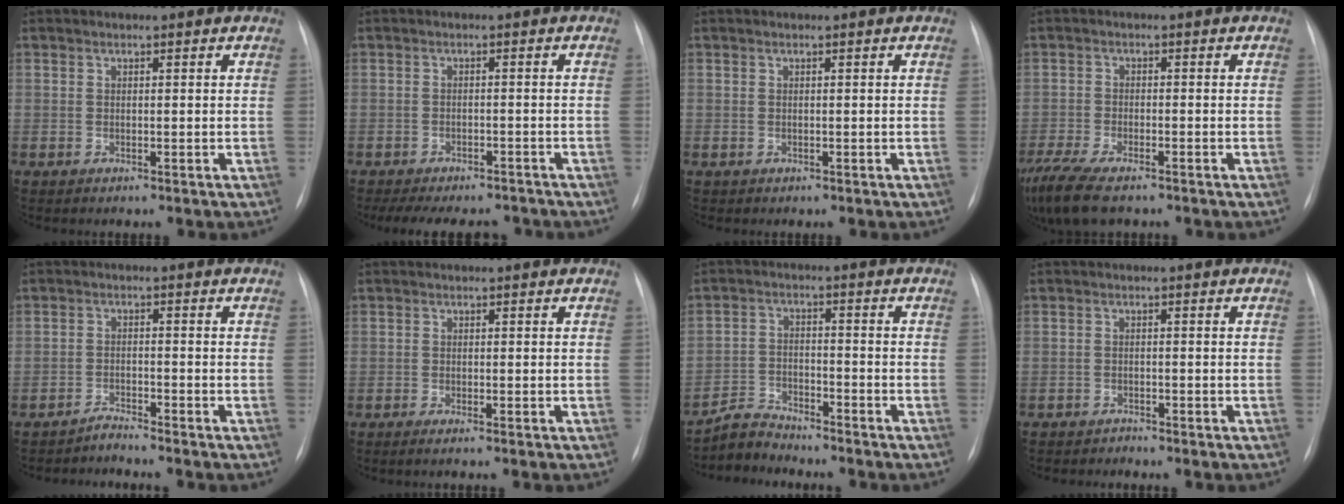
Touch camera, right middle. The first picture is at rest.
{"total": 12.8, "force": [-11.2, 3.9, 4.8], "torque": [-0.094, 0.000, -0.145]}
{"total": 0.0}
{"total": 10.9, "force": [-8.3, 2.9, 6.4], "torque": [-0.124, -0.022, -0.141]}
{"total": 2.1, "force": [-1.9, -0.7, -0.3], "torque": [0.007, -0.013, -0.035]}
{"total": 0.9, "force": [-0.6, -0.3, 0.5], "torque": [-0.009, -0.001, -0.012]}
{"total": 4.4, "force": [-4.4, 0.2, -0.6], "torque": [0.008, -0.010, -0.081]}
{"total": 1.1, "force": [-1.1, -0.1, -0.3], "torque": [0.008, -0.005, -0.018]}